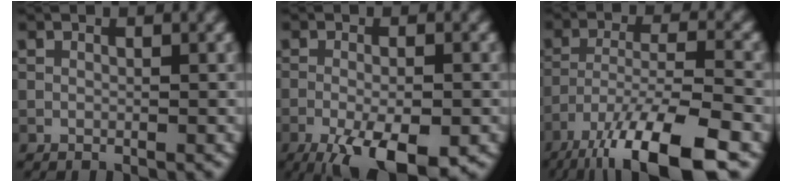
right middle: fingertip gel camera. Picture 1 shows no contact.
{"total": 7.8, "force": [-4.2, 2.5, 6.1], "torque": [-0.104, -0.014, -0.066]}
{"total": 12.7, "force": [-8.6, 3.4, 8.8], "torque": [-0.171, -0.015, -0.149]}